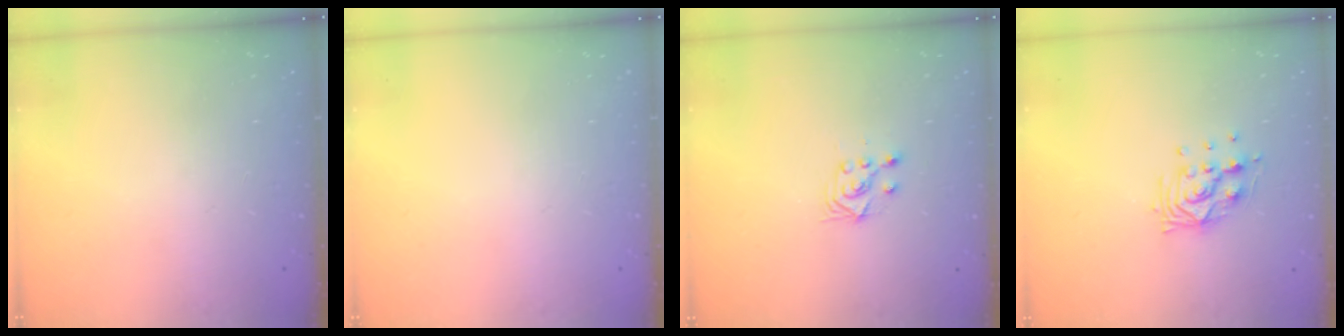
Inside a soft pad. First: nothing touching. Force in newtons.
{"total": 0.0}
{"total": 4.0, "press": 3.8, "slide": 1.1}
{"total": 9.5, "press": 9.5, "slide": 0.4}